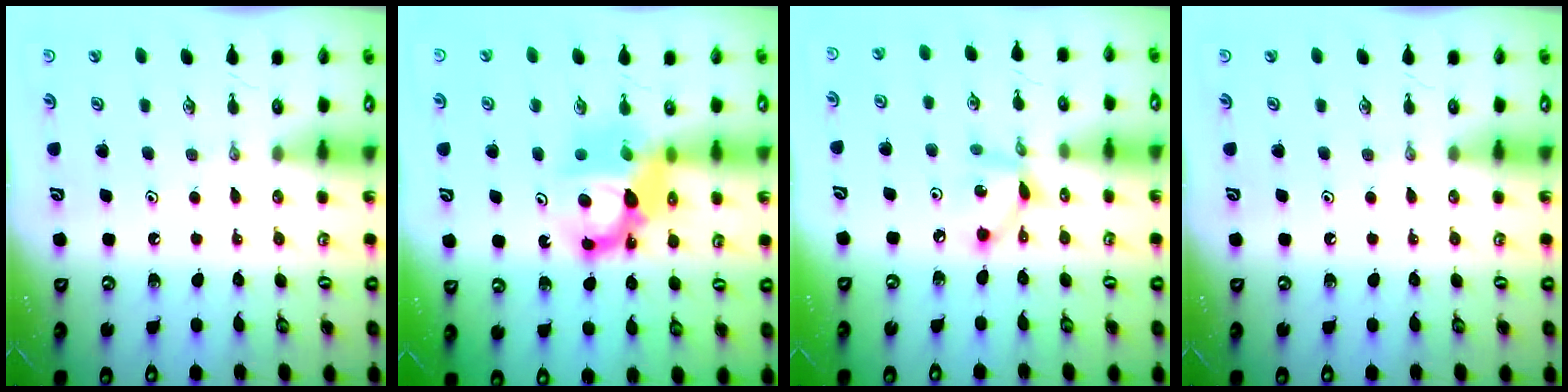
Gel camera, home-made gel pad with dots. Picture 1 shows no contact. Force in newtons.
{"total": 11.5, "press": 11.4, "slide": 1.3}
{"total": 7.0, "press": 7.0, "slide": 0.3}
{"total": 0.0}